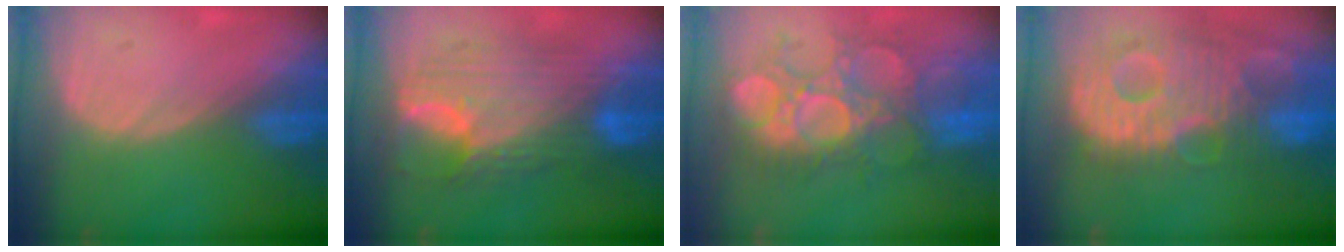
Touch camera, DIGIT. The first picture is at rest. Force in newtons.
{"total": 11.3, "press": 11.3, "slide": 1.2}
{"total": 10.8, "press": 10.5, "slide": 2.4}
{"total": 13.9, "press": 12.0, "slide": 7.0}